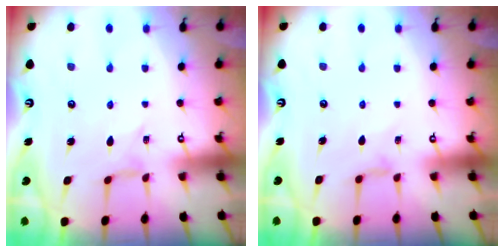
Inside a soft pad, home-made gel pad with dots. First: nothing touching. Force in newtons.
{"total": 2.8, "press": 2.8, "slide": 0.3}